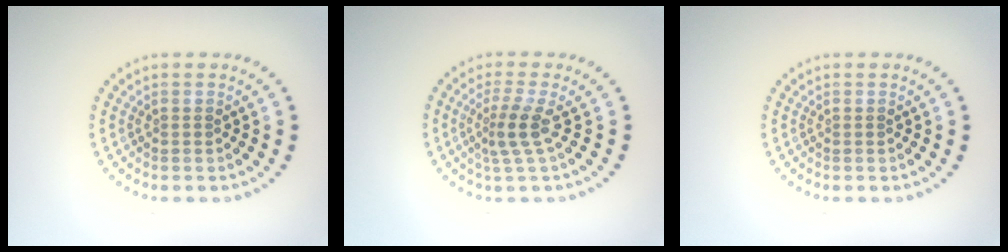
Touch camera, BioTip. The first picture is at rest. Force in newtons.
{"total": 2.4, "press": 1.7, "slide": 1.7}
{"total": 0.0}